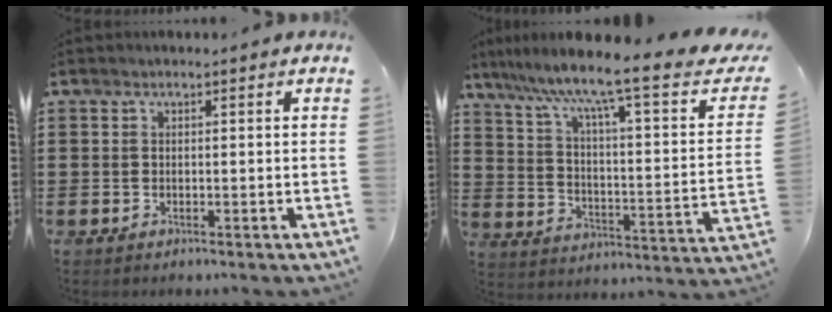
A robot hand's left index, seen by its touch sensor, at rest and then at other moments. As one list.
[{"total": 8.0, "force": [5.5, 0.1, 5.8], "torque": [-0.126, -0.044, 0.075]}]